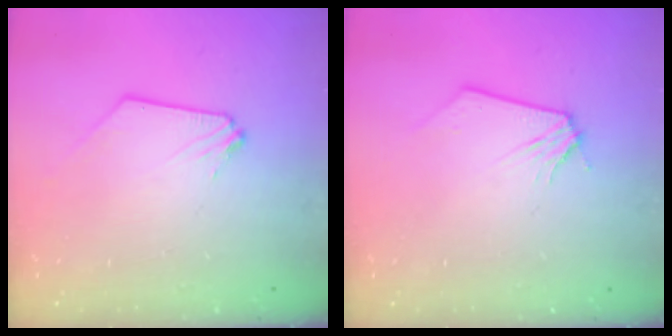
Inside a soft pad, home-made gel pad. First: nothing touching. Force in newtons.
{"total": 0.0}